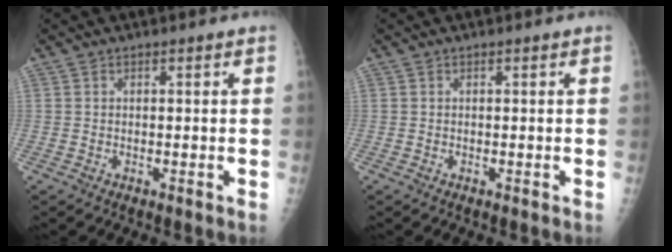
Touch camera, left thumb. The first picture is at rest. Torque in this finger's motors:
{"motor_torque": [0.00, 0.00, 0.00, 0.00, 0.00]}